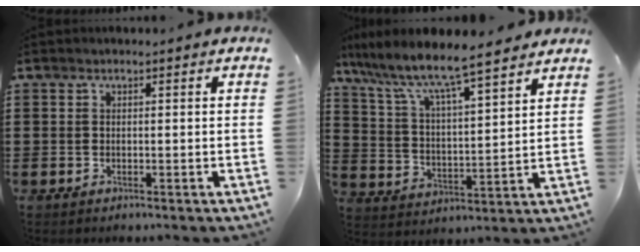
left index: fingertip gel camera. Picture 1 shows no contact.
{"total": 7.2, "force": [6.2, 0.7, 3.5], "torque": [-0.094, -0.036, 0.101]}